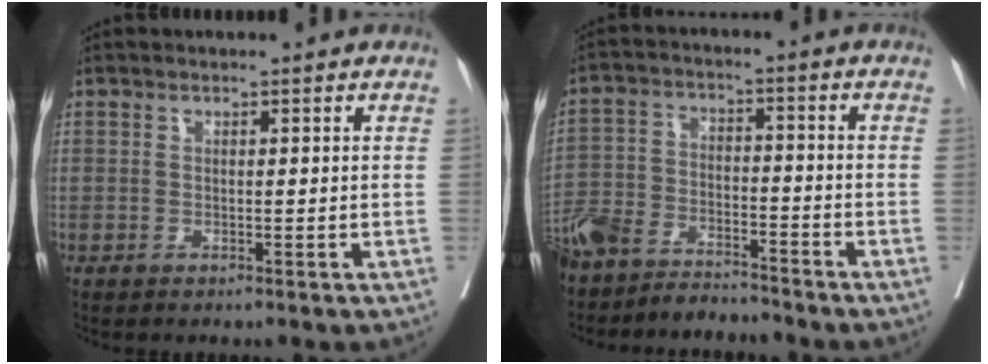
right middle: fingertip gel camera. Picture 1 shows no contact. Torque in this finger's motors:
{"motor_torque": [1.08, -1.06, 0.34, 0.21]}